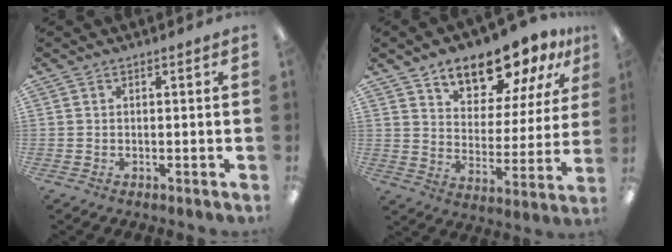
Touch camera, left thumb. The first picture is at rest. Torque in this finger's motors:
{"motor_torque": [0.40, 0.54, 1.35, -1.42, 0.11]}